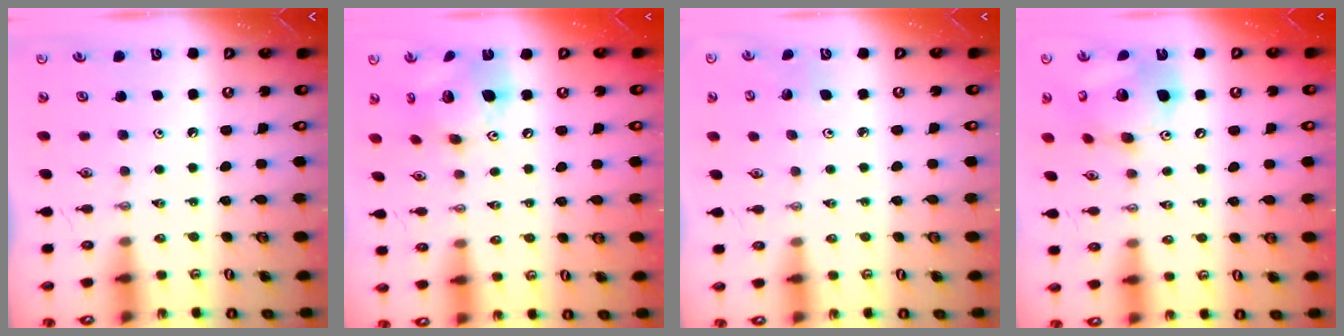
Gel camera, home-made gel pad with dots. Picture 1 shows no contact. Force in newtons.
{"total": 15.3, "press": 15.2, "slide": 1.4}
{"total": 3.0, "press": 3.0, "slide": 0.3}
{"total": 16.5, "press": 16.2, "slide": 3.1}